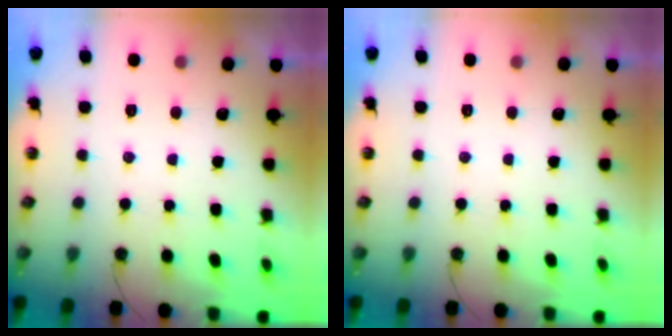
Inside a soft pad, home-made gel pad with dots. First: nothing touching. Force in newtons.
{"total": 0.0}